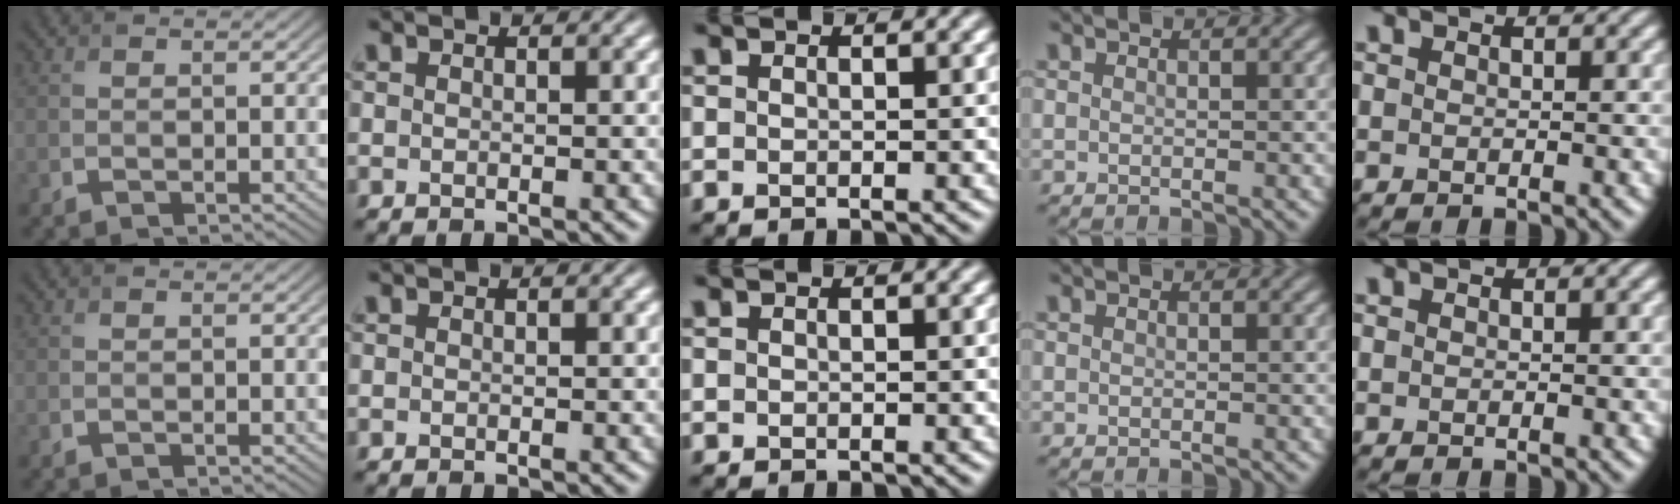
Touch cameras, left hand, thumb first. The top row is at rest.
{"middle": {"total": 0.6, "force": [0.3, -0.2, -0.5], "torque": [0.012, 0.006, 0.005]}}